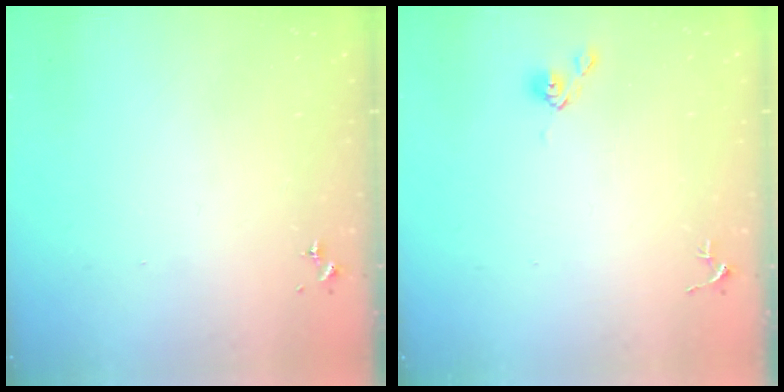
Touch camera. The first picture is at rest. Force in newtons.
{"total": 4.8, "press": 4.8, "slide": 0.6}